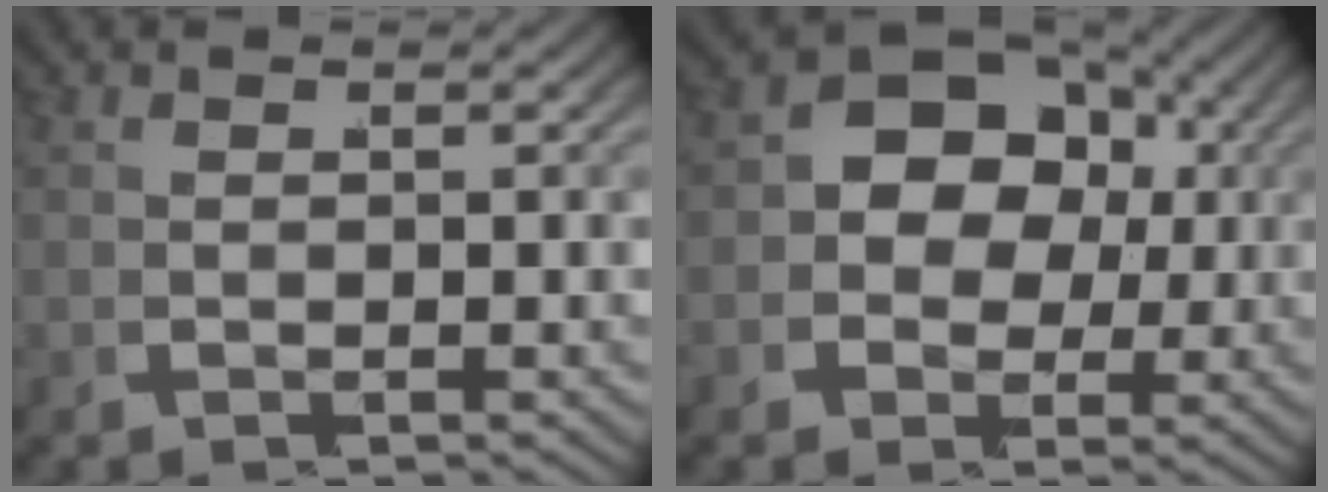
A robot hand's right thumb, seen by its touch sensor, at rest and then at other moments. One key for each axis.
{"total": 7.7, "fx": 0.6, "fy": 6.1, "fz": 4.6, "tx": -0.101, "ty": -0.012, "tz": 0.014}